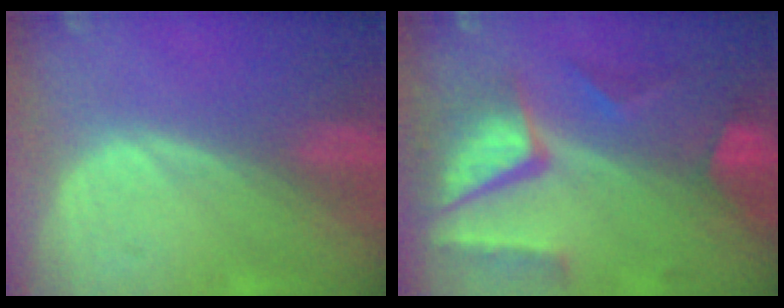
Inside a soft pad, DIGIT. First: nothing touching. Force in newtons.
{"total": 10.3, "press": 8.8, "slide": 5.4}